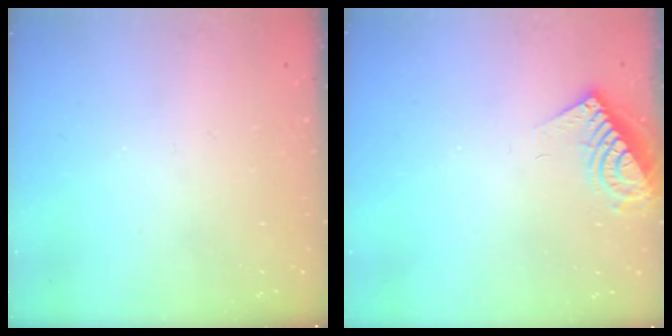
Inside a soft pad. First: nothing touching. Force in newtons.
{"total": 8.6, "press": 8.5, "slide": 0.8}